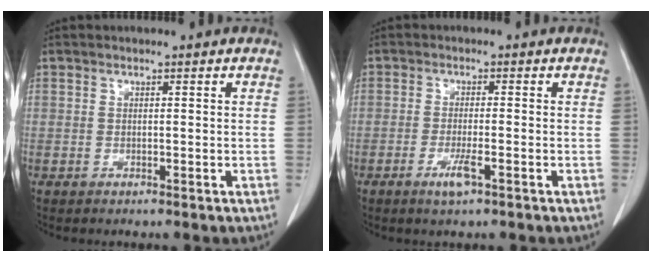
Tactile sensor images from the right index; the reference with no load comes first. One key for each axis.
{"total": 3.3, "fx": -1.7, "fy": 0.3, "fz": 2.8, "tx": -0.056, "ty": -0.005, "tz": -0.031}